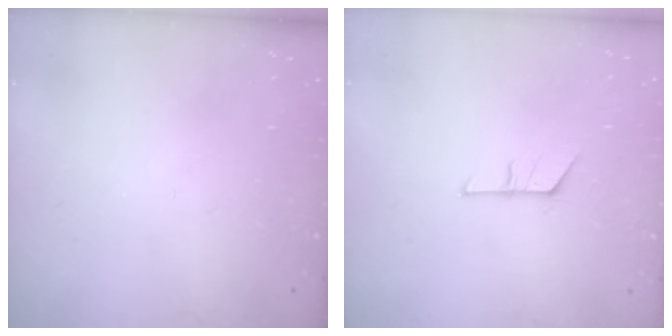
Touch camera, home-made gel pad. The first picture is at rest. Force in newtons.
{"total": 5.1, "press": 5.1, "slide": 0.4}